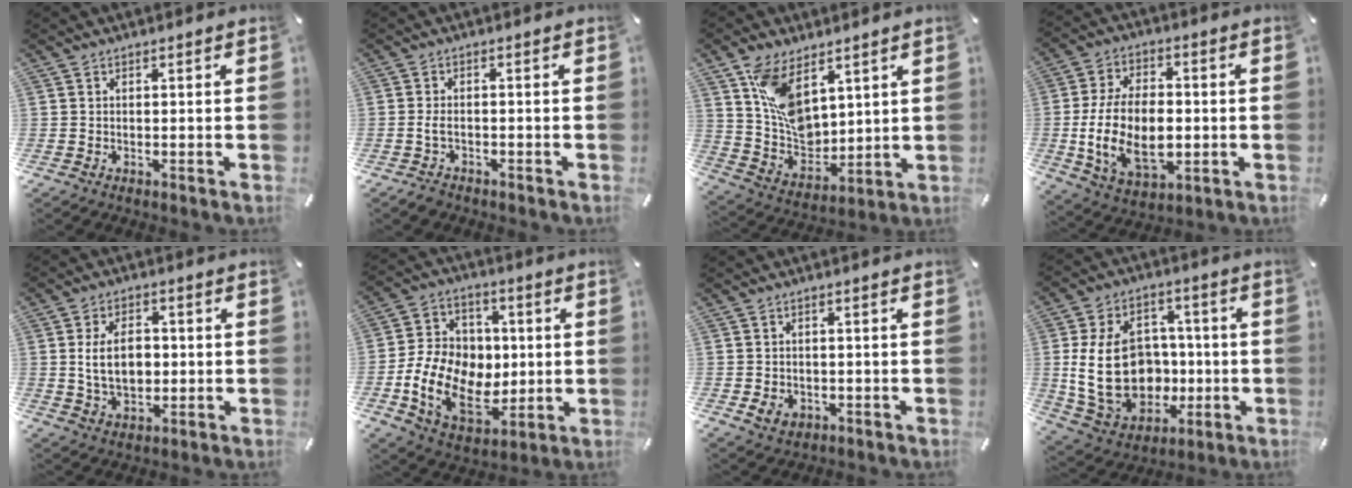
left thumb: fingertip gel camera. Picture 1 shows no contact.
{"total": 2.6, "force": [-1.2, 1.5, 1.8], "torque": [-0.040, 0.004, -0.025]}
{"total": 12.7, "force": [6.1, 8.1, 7.6], "torque": [-0.151, -0.024, 0.125]}
{"total": 17.4, "force": [-2.1, 11.2, 13.1], "torque": [-0.260, -0.004, -0.039]}
{"total": 9.9, "force": [0.4, 6.6, 7.3], "torque": [-0.149, 0.002, 0.004]}
{"total": 18.4, "force": [-2.9, 14.1, 11.4], "torque": [-0.229, 0.014, -0.045]}
{"total": 2.9, "force": [-1.0, 2.3, 1.5], "torque": [-0.025, -0.002, -0.021]}
{"total": 21.1, "force": [-1.1, 16.4, 13.3], "torque": [-0.254, 0.002, -0.008]}